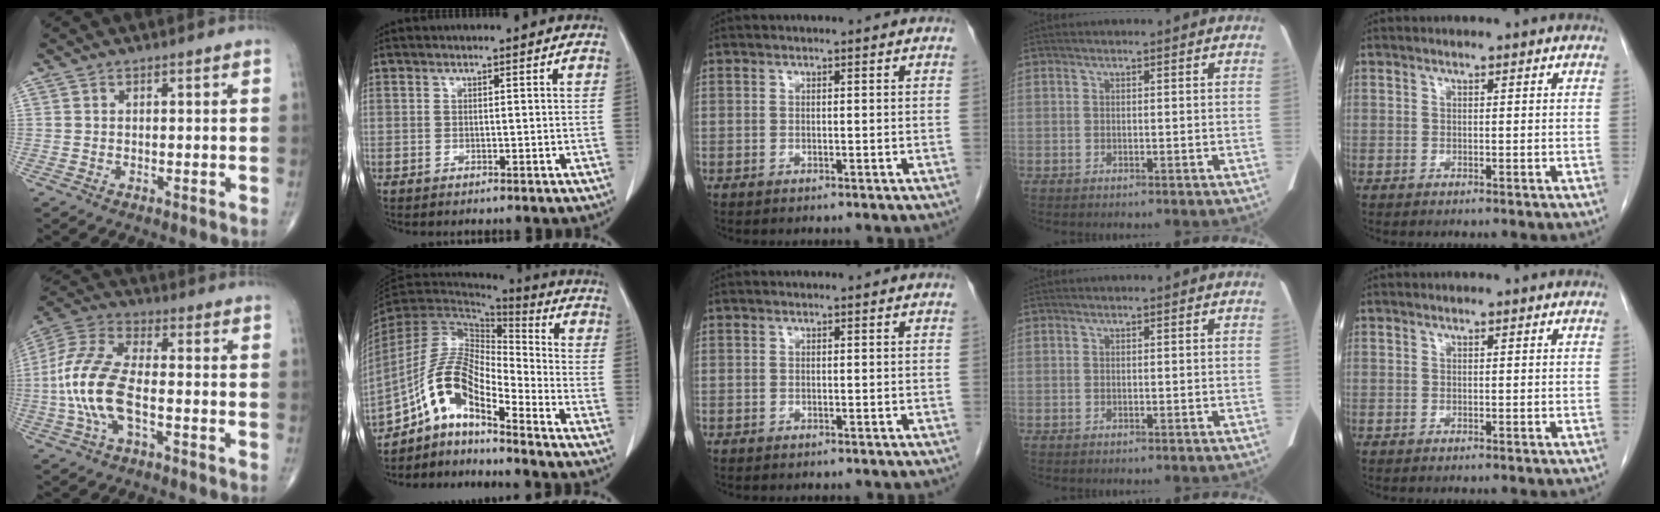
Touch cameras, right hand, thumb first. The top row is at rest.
{"thumb": {"total": 14.1, "force": [-2.8, 6.1, 12.4], "torque": [-0.279, 0.029, -0.058]}, "index": {"total": 12.2, "force": [-8.2, 3.2, 8.4], "torque": [-0.176, 0.027, -0.153]}}